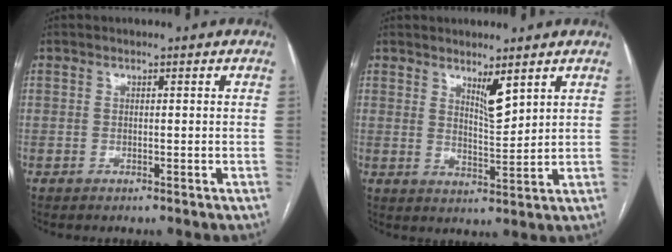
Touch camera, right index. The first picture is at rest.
{"total": 4.2, "force": [2.8, 0.7, 3.1], "torque": [-0.057, -0.013, 0.054]}